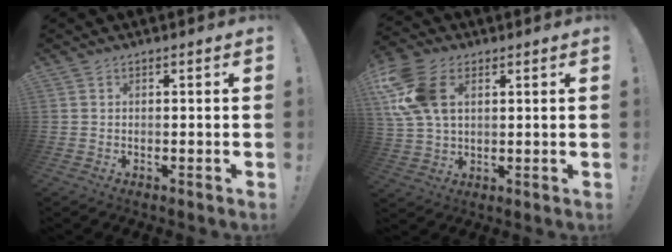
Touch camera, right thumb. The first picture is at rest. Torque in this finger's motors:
{"motor_torque": [1.27, 2.51, 1.58, 0.14, 0.22]}